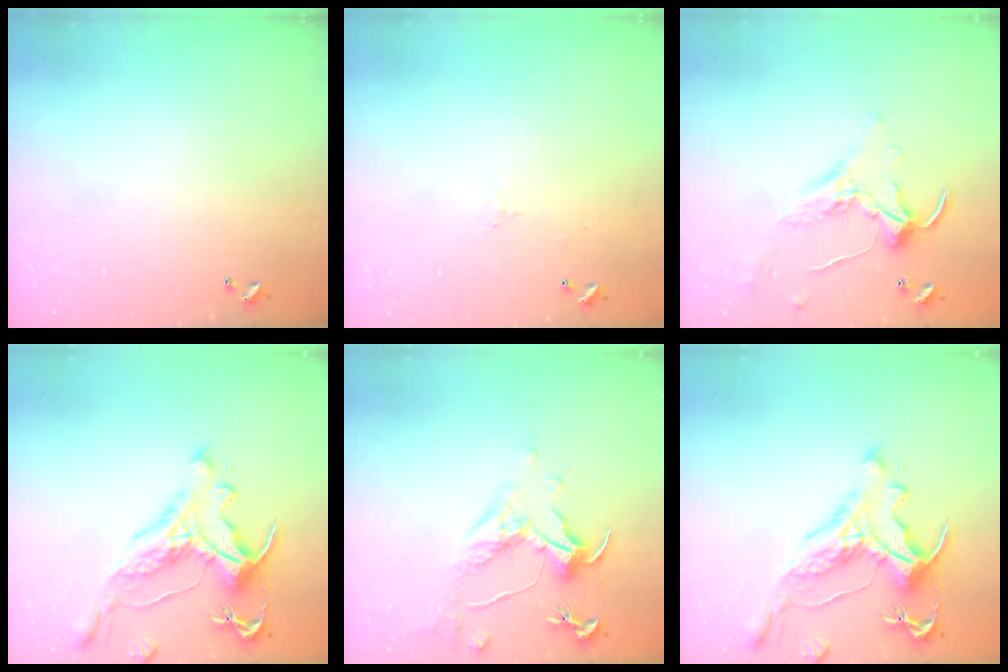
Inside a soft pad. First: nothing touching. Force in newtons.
{"total": 0.7, "press": 0.2, "slide": 0.6}
{"total": 1.0, "press": 0.5, "slide": 0.8}
{"total": 1.7, "press": 1.2, "slide": 1.1}
{"total": 1.6, "press": 1.4, "slide": 0.8}
{"total": 1.7, "press": 1.2, "slide": 1.1}